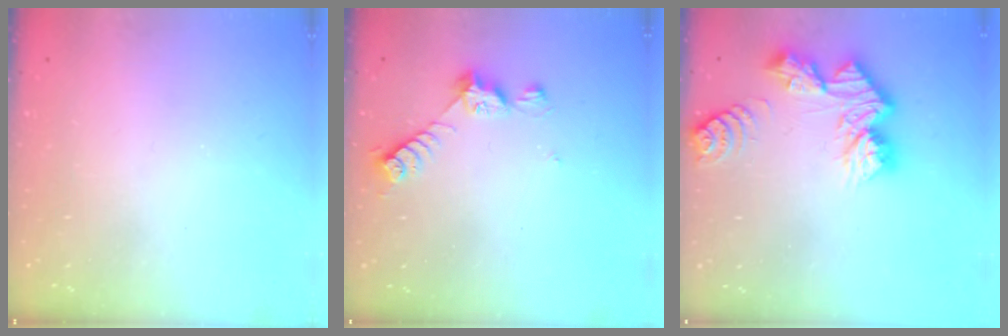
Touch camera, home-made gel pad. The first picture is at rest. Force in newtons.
{"total": 6.5, "press": 6.5, "slide": 0.7}
{"total": 12.8, "press": 12.7, "slide": 1.1}